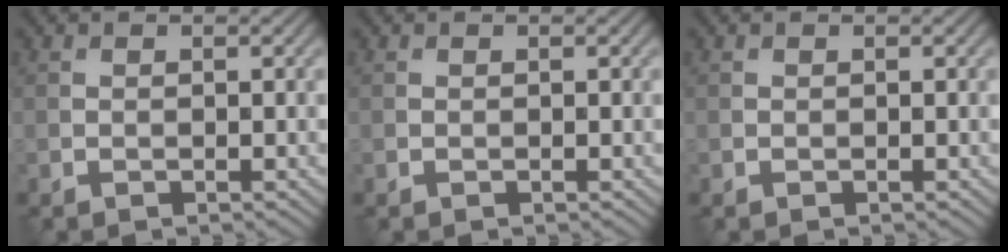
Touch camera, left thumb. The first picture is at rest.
{"total": 0.0}
{"total": 0.0}